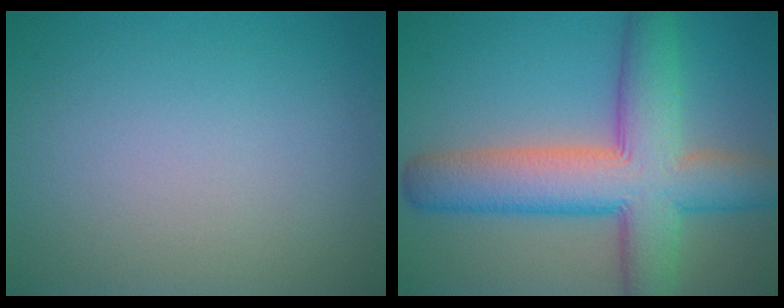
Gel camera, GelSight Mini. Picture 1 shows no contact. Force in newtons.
{"total": 10.5, "press": 10.5, "slide": 0.5}